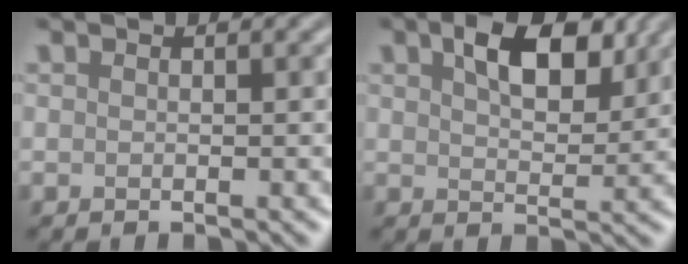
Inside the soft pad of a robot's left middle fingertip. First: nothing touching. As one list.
[{"total": 5.9, "force": [2.7, 2.9, 4.4], "torque": [-0.074, 0.003, 0.038]}]